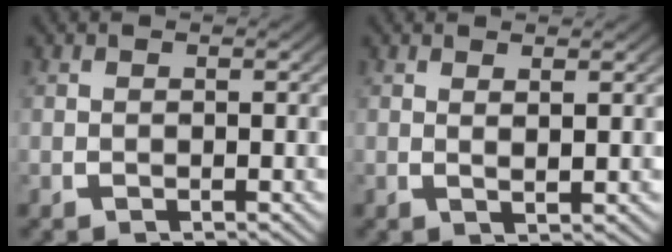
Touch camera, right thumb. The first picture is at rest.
{"total": 1.3, "force": [0.9, 0.1, 0.9], "torque": [-0.015, -0.006, 0.021]}